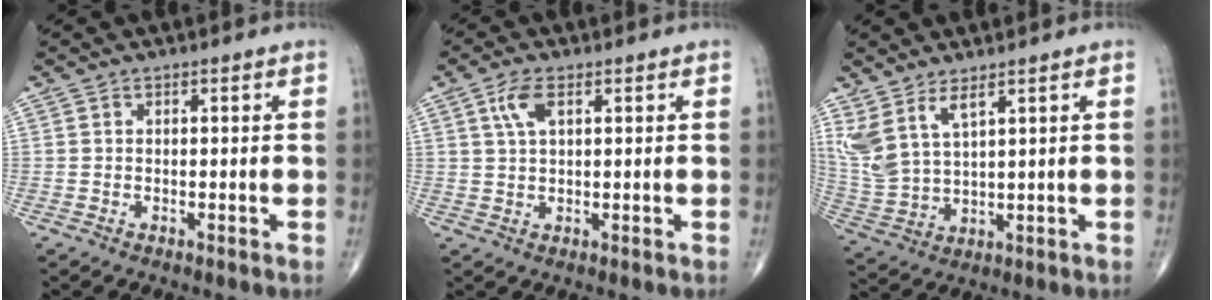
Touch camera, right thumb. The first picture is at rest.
{"total": 4.3, "force": [1.7, 2.0, 3.4], "torque": [-0.072, 0.004, 0.036]}
{"total": 8.5, "force": [5.1, 3.2, 6.0], "torque": [-0.137, -0.025, 0.121]}